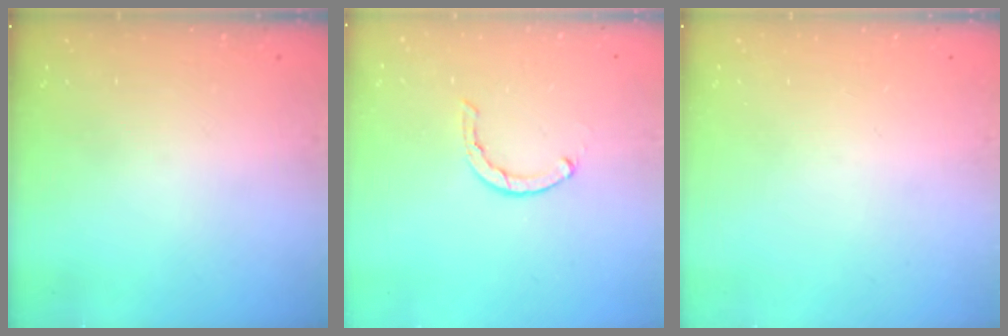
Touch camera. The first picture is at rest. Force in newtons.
{"total": 1.6, "press": 1.5, "slide": 0.4}
{"total": 0.0}